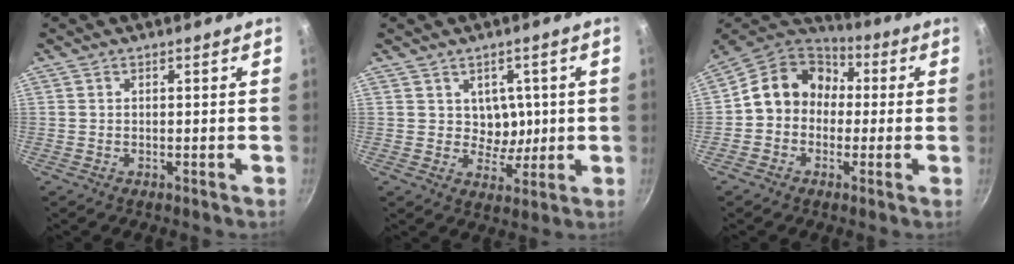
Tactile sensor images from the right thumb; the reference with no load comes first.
{"total": 5.5, "force": [1.0, 4.7, 2.7], "torque": [-0.007, -0.019, 0.017]}
{"total": 12.5, "force": [0.5, 10.8, 6.2], "torque": [-0.065, 0.038, -0.015]}